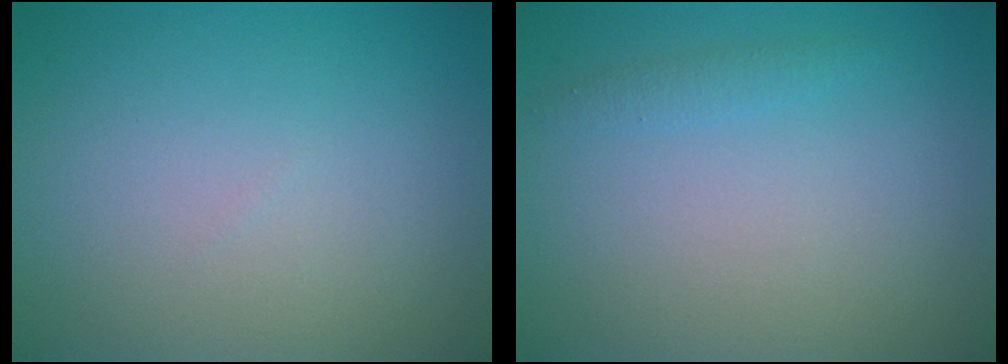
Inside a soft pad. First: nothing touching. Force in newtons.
{"total": 0.9, "press": 0.9, "slide": 0.0}